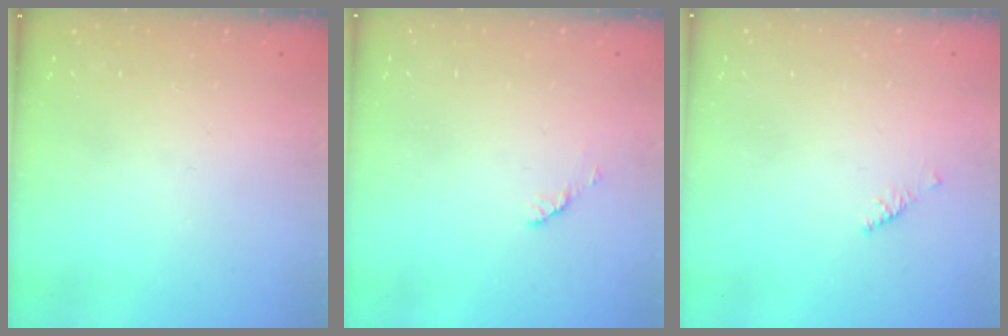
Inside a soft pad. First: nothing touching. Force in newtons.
{"total": 2.8, "press": 2.7, "slide": 0.4}
{"total": 2.1, "press": 2.0, "slide": 0.6}